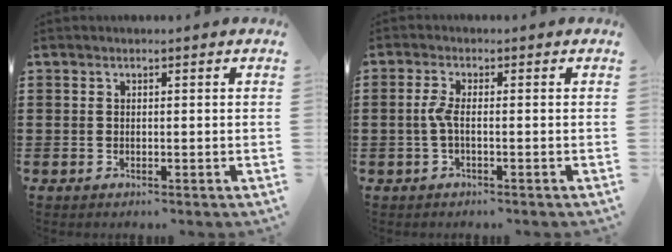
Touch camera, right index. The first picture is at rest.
{"total": 2.8, "force": [-0.6, 0.5, 2.7], "torque": [-0.074, -0.008, -0.020]}